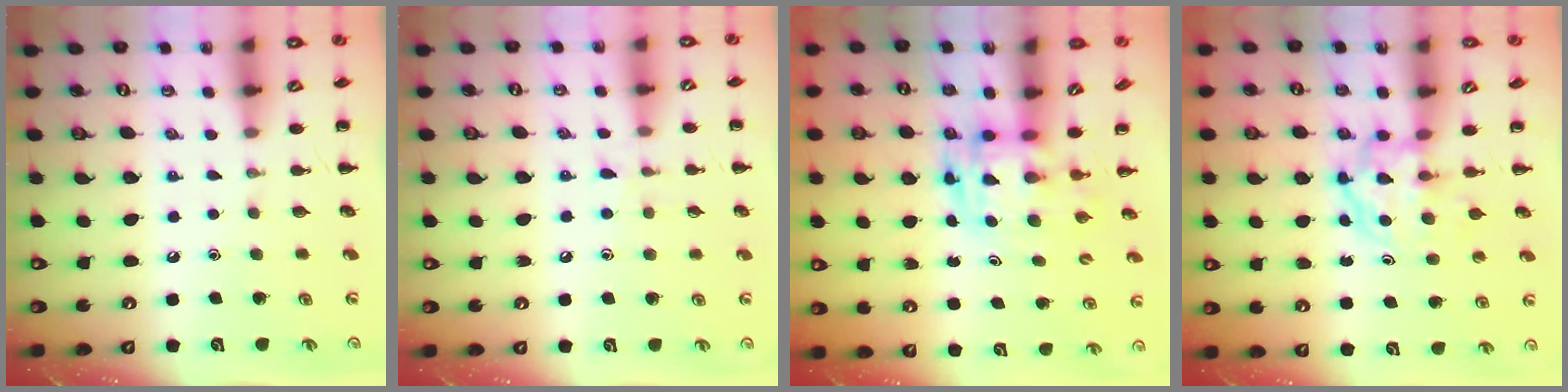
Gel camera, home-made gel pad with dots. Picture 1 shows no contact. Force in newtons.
{"total": 5.9, "press": 5.4, "slide": 2.3}
{"total": 2.9, "press": 2.9, "slide": 0.6}
{"total": 3.9, "press": 3.9, "slide": 0.5}